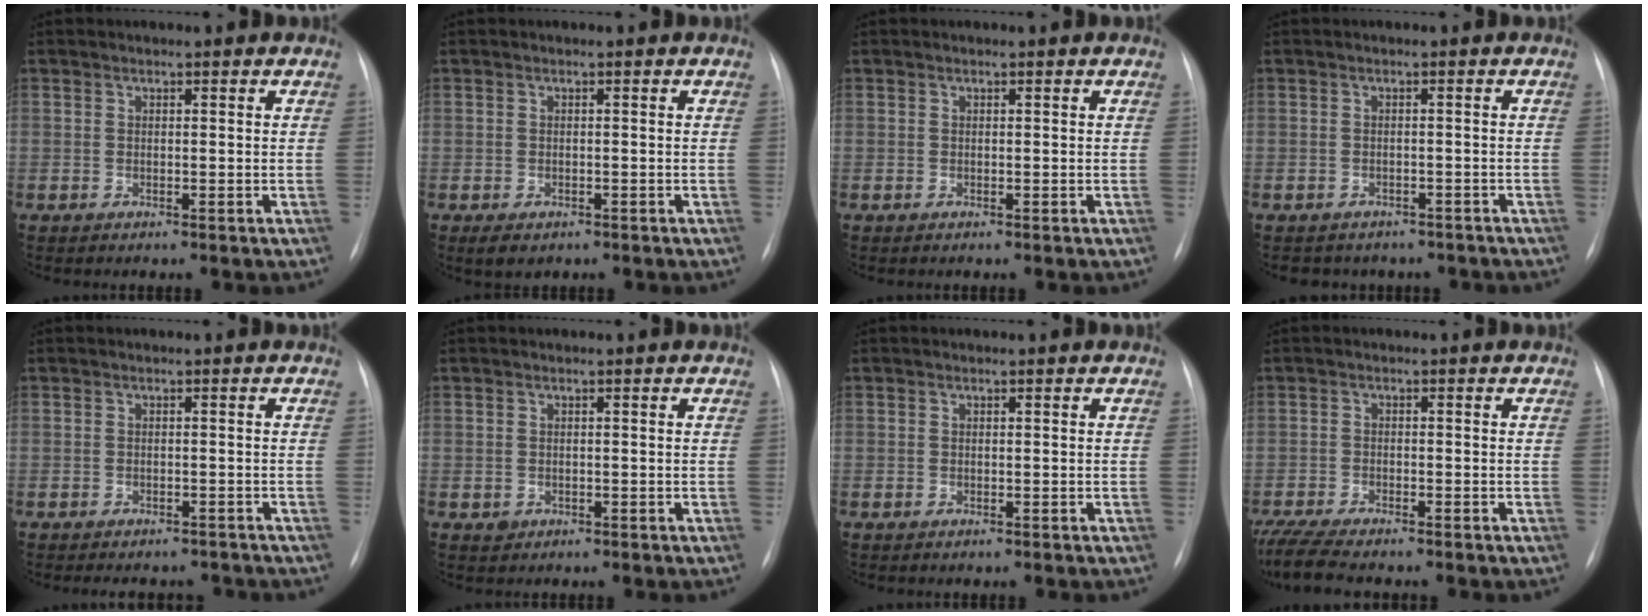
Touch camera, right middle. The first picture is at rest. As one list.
[{"total": 2.7, "force": [-1.7, 1.7, 1.4], "torque": [-0.017, -0.002, -0.016]}, {"total": 0.0}, {"total": 6.3, "force": [-5.3, 3.4, 0.7], "torque": [-0.005, 0.012, -0.054]}, {"total": 7.4, "force": [-6.6, 2.7, 1.8], "torque": [-0.019, 0.009, -0.071]}, {"total": 1.1, "force": [-0.4, 1.0, 0.1], "torque": [0.000, 0.003, -0.004]}, {"total": 0.0}, {"total": 8.4, "force": [-7.3, 1.2, 4.1], "torque": [-0.080, -0.017, -0.125]}]